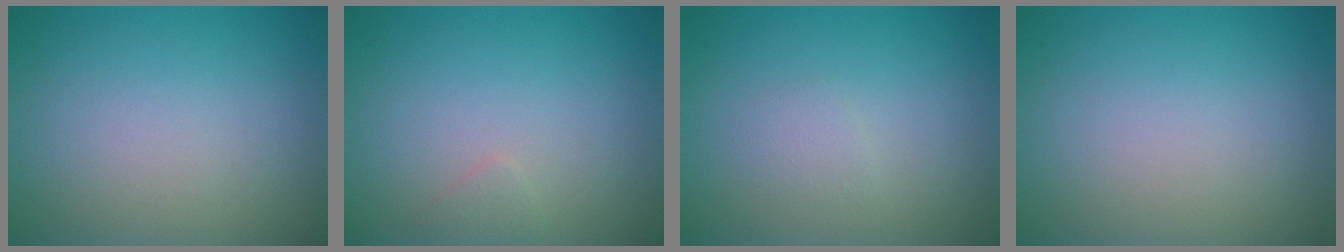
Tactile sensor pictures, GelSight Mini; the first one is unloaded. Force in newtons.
{"total": 0.7, "press": 0.7, "slide": 0.0}
{"total": 0.9, "press": 0.9, "slide": 0.1}
{"total": 0.0}